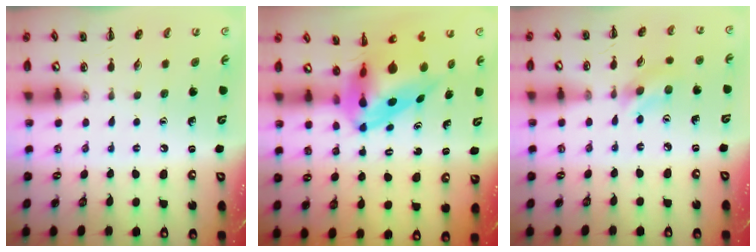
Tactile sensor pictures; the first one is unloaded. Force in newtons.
{"total": 7.5, "press": 7.1, "slide": 2.4}
{"total": 2.7, "press": 2.6, "slide": 0.6}